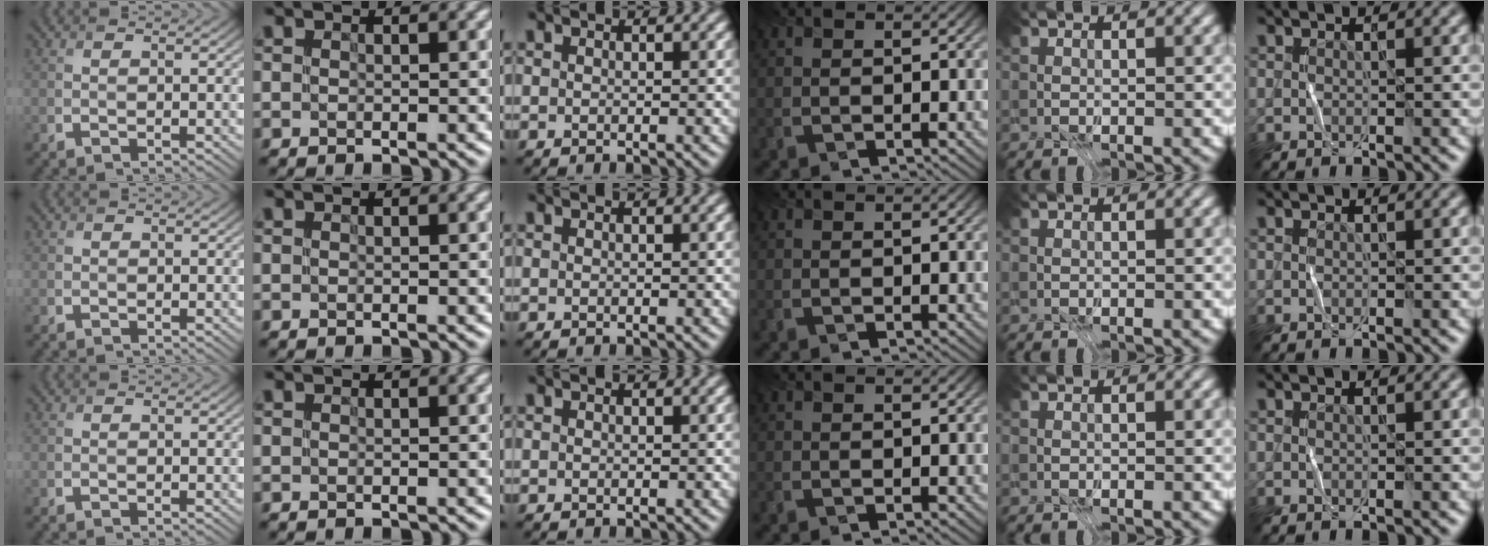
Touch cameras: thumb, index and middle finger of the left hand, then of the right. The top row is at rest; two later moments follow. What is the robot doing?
{"motion": "fold", "object": "receipt paper"}